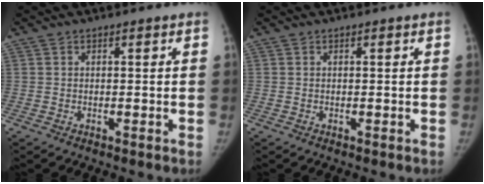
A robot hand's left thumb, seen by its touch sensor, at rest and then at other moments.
{"total": 0.0}